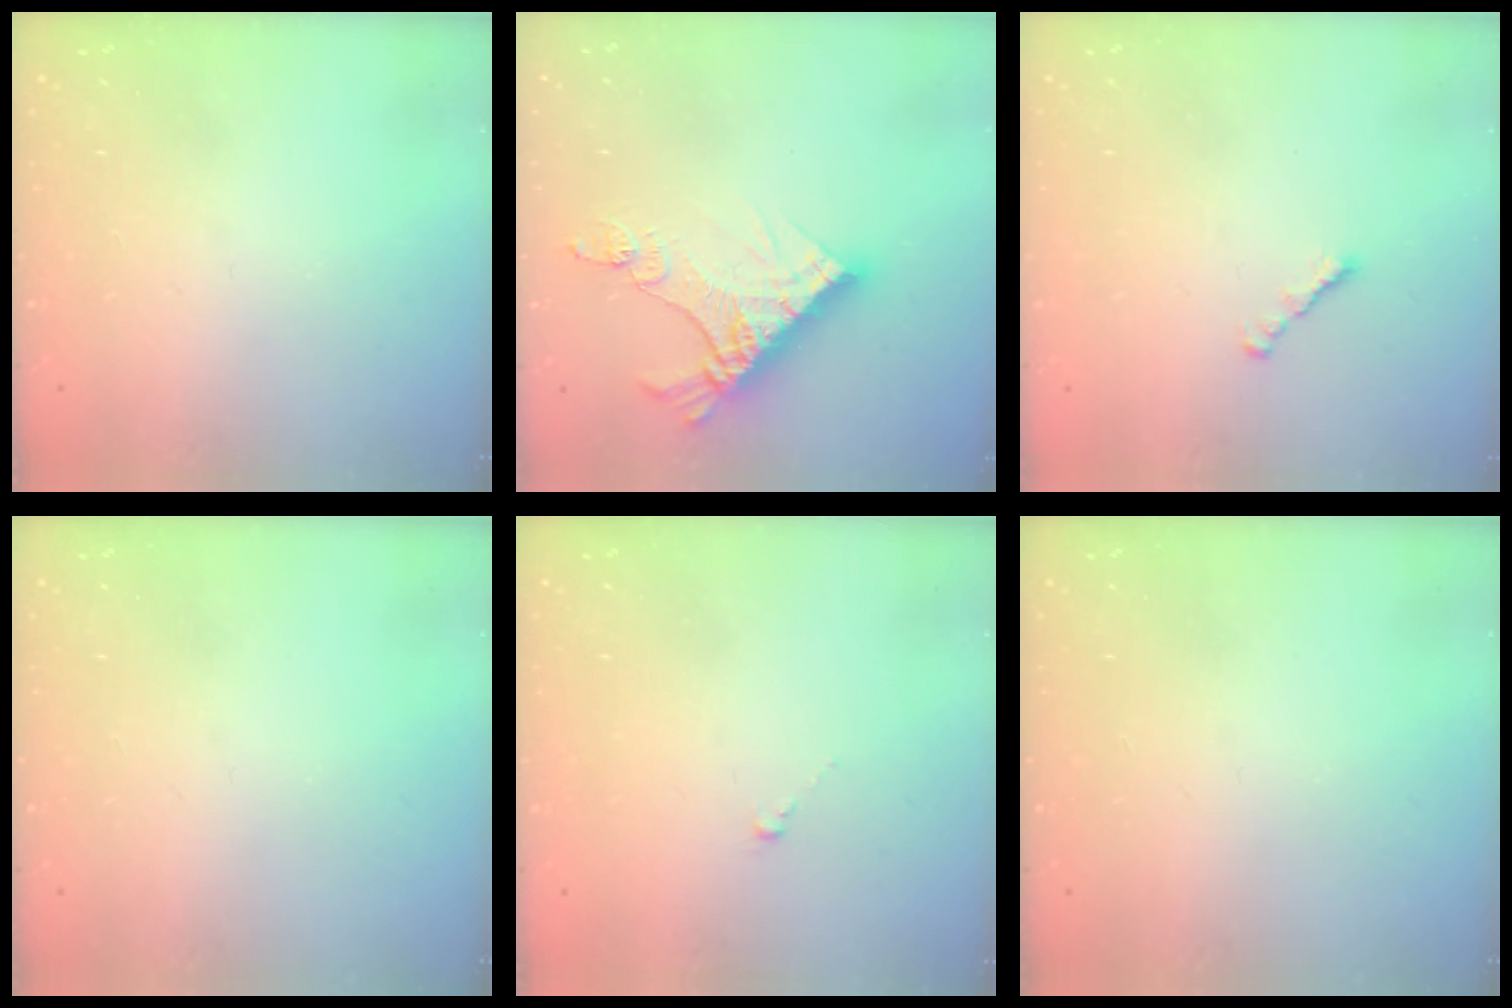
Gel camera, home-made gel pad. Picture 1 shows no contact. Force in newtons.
{"total": 12.6, "press": 12.6, "slide": 1.1}
{"total": 1.3, "press": 1.2, "slide": 0.5}
{"total": 0.0}
{"total": 0.0}
{"total": 0.0}